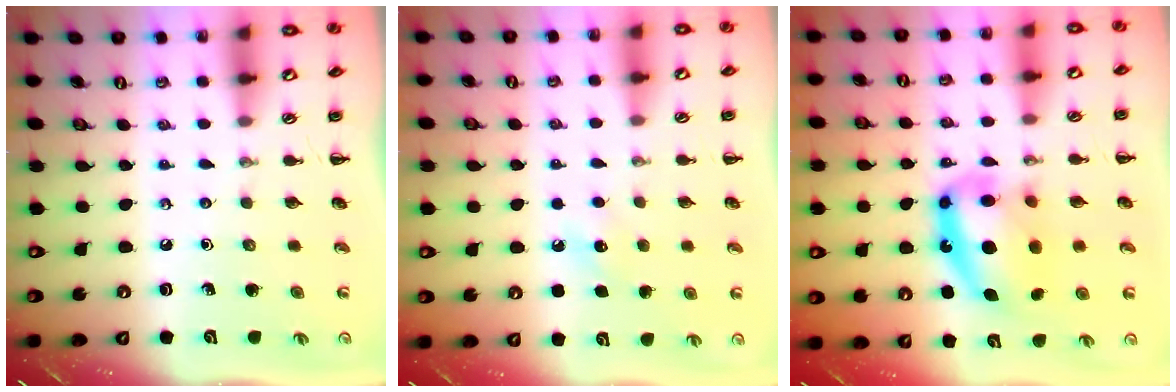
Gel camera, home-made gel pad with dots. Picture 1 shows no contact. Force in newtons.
{"total": 6.4, "press": 6.3, "slide": 1.5}
{"total": 14.6, "press": 14.1, "slide": 3.8}